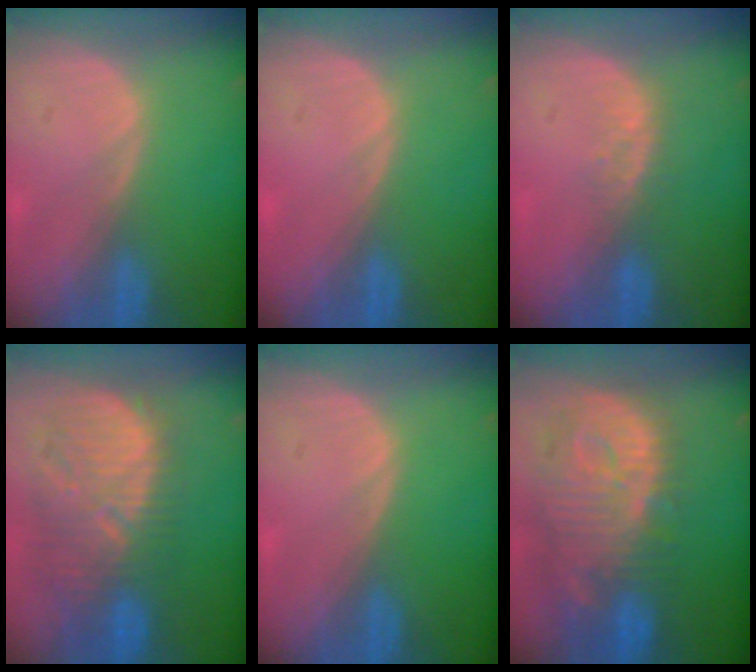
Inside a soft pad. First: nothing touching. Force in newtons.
{"total": 0.0}
{"total": 2.9, "press": 2.3, "slide": 1.8}
{"total": 12.0, "press": 11.3, "slide": 4.1}
{"total": 0.0}
{"total": 13.4, "press": 11.6, "slide": 6.6}